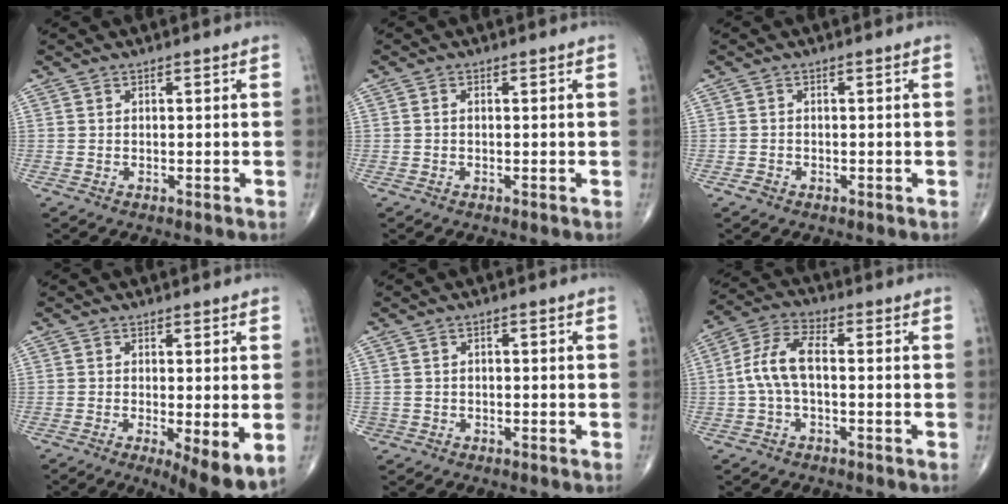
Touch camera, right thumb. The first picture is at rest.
{"total": 0.6, "force": [-0.1, 0.3, 0.4], "torque": [-0.008, 0.000, -0.004]}
{"total": 1.1, "force": [-0.6, 0.8, 0.3], "torque": [-0.004, 0.005, -0.014]}
{"total": 8.2, "force": [-2.1, 2.2, 7.7], "torque": [-0.115, -0.023, -0.031]}
{"total": 1.4, "force": [-0.6, 1.2, 0.1], "torque": [0.006, 0.010, -0.011]}
{"total": 8.0, "force": [-0.5, 3.7, 7.1], "torque": [-0.154, 0.029, -0.017]}